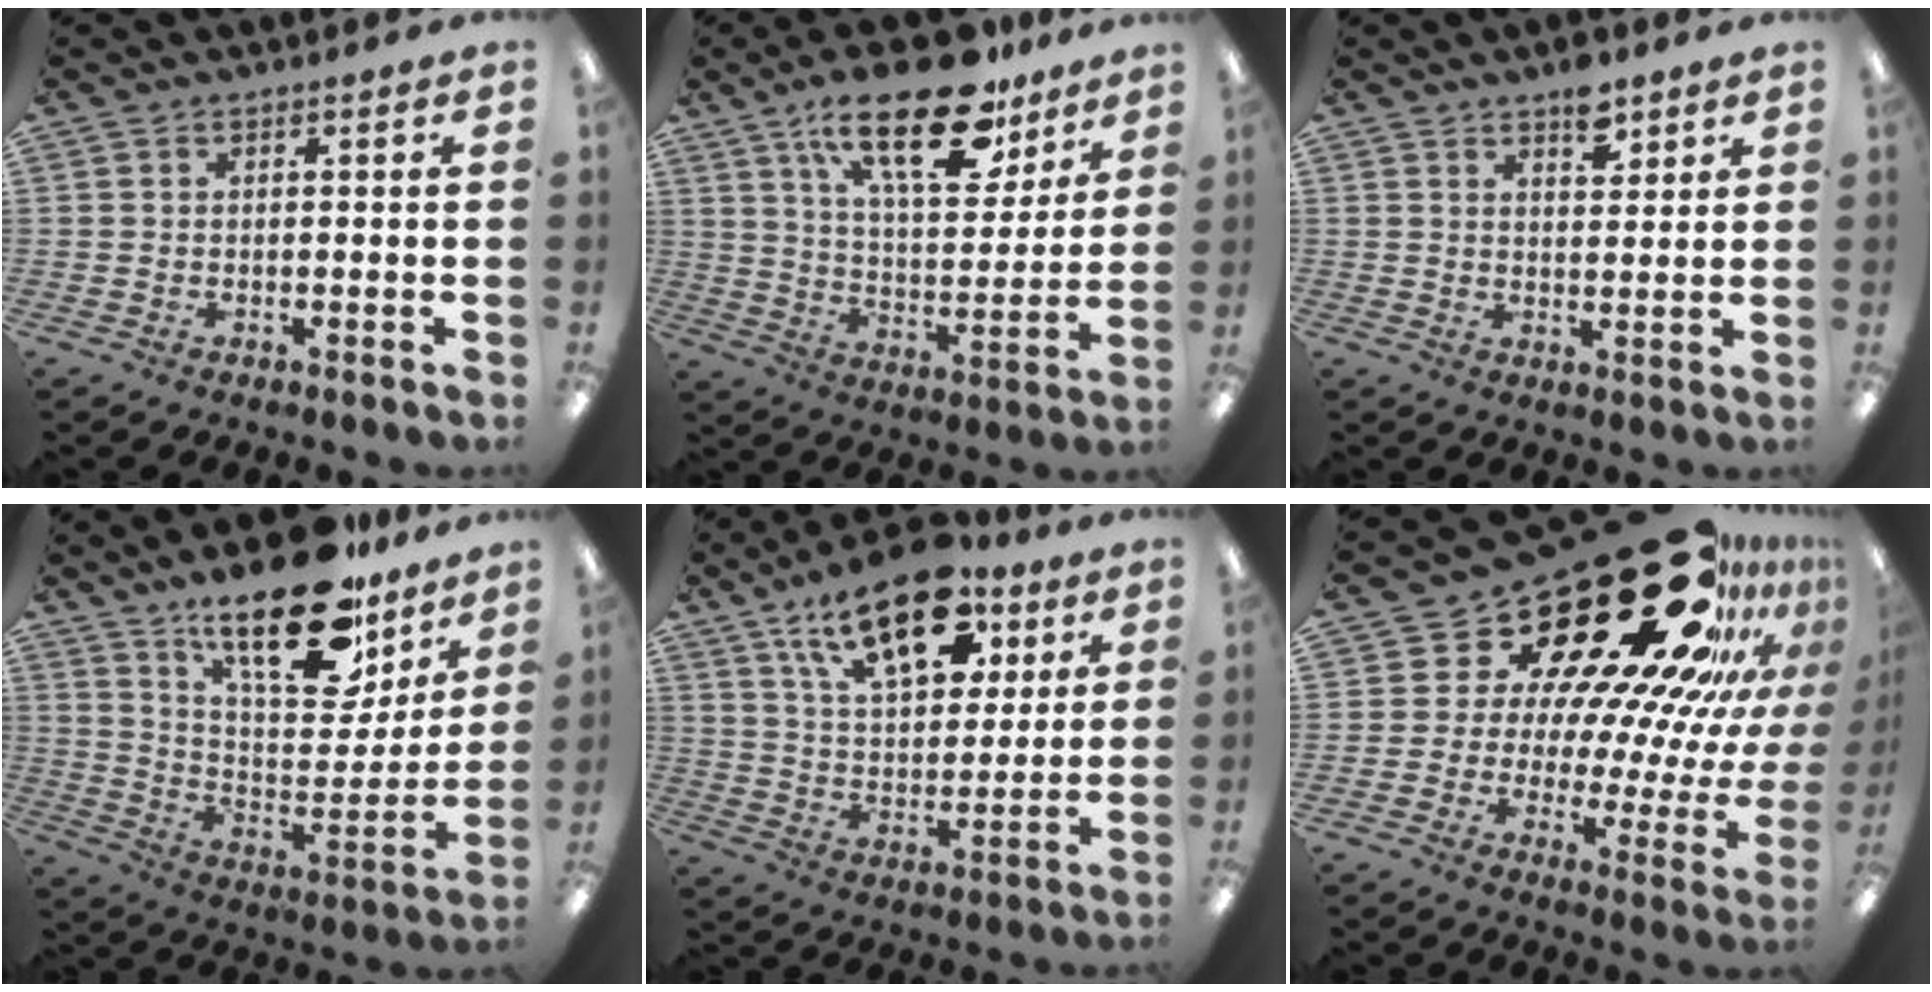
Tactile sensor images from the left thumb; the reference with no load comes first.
{"total": 22.3, "force": [14.4, 9.4, 14.2], "torque": [-0.214, -0.073, 0.239]}
{"total": 6.3, "force": [4.4, 3.3, 3.2], "torque": [-0.025, -0.025, 0.071]}
{"total": 23.7, "force": [17.1, 9.3, 13.6], "torque": [-0.203, -0.113, 0.291]}
{"total": 19.1, "force": [11.7, 9.6, 11.6], "torque": [-0.175, -0.052, 0.200]}
{"total": 33.5, "force": [20.9, 14.8, 21.6], "torque": [-0.303, -0.176, 0.393]}